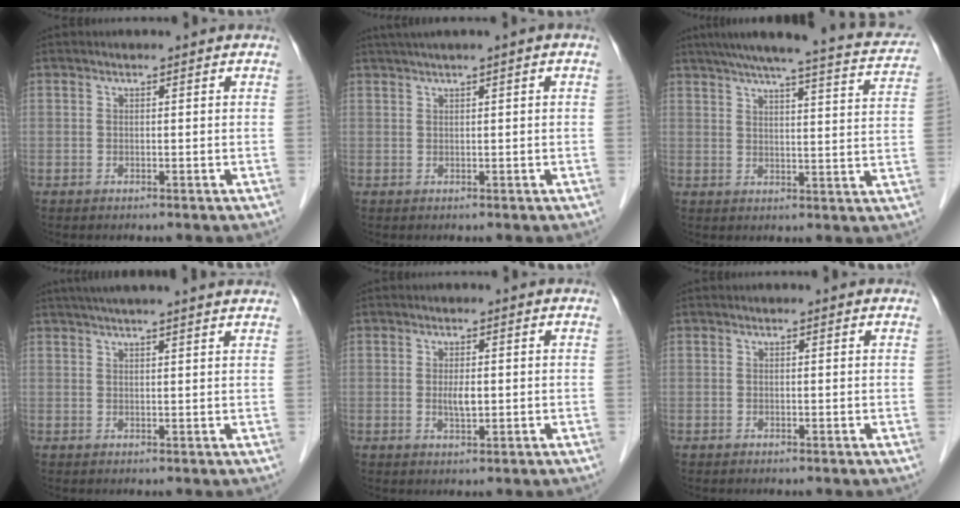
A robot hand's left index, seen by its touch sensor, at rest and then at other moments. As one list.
[{"total": 2.8, "force": [1.6, -0.3, 2.2], "torque": [-0.048, 0.017, 0.035]}, {"total": 21.4, "force": [18.9, 2.0, 10.0], "torque": [-0.142, -0.004, 0.226]}, {"total": 13.1, "force": [11.3, -0.2, 6.5], "torque": [-0.109, 0.037, 0.146]}, {"total": 2.5, "force": [0.0, 1.1, 2.2], "torque": [-0.043, -0.002, 0.002]}, {"total": 0.6, "force": [0.5, 0.1, 0.1], "torque": [-0.005, 0.001, 0.002]}]